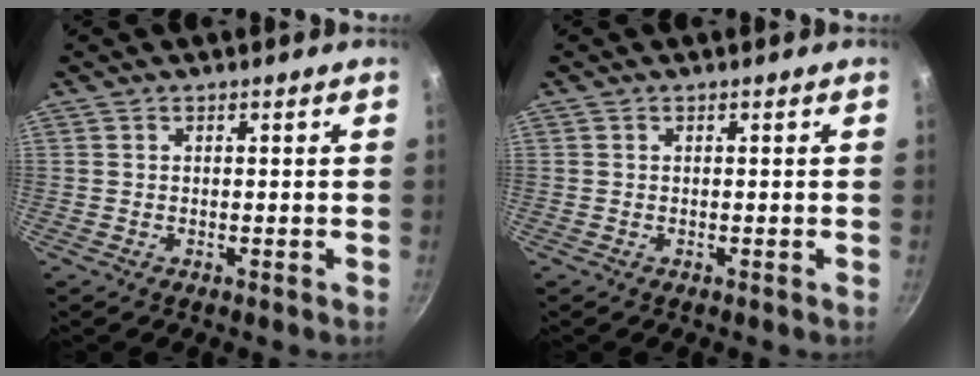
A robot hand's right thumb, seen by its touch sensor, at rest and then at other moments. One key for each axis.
{"total": 0.0}